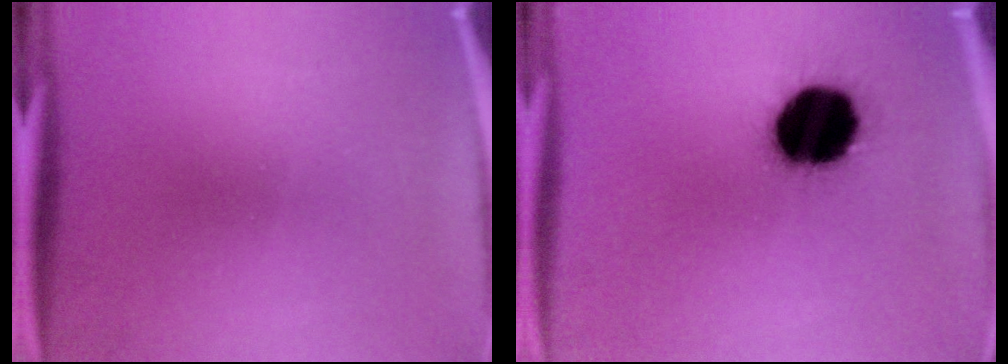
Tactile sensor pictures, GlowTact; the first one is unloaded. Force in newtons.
{"total": 19.4}